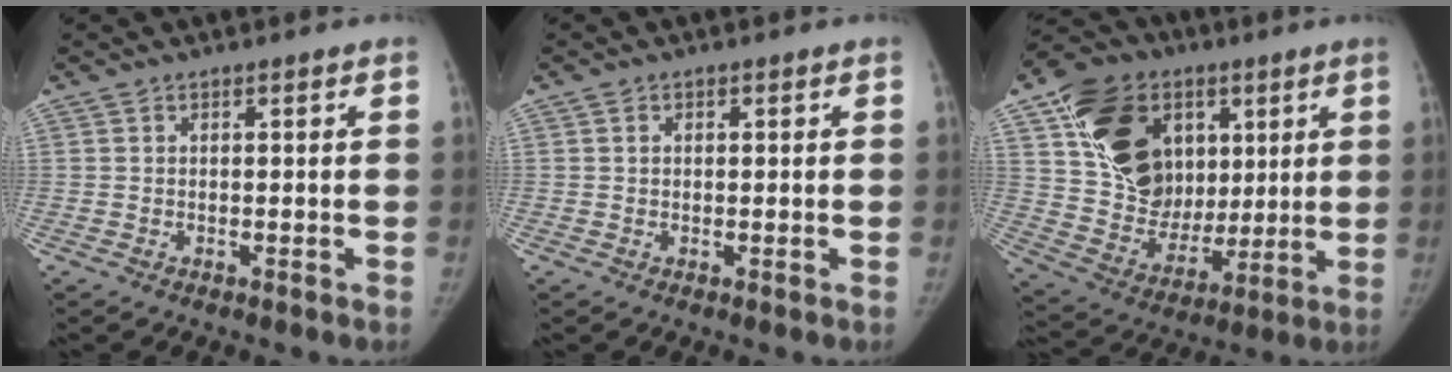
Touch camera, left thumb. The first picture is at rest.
{"total": 1.3, "force": [0.3, 1.1, 0.6], "torque": [-0.005, 0.002, 0.003]}
{"total": 23.1, "force": [7.7, 17.5, 12.9], "torque": [-0.191, -0.005, 0.145]}